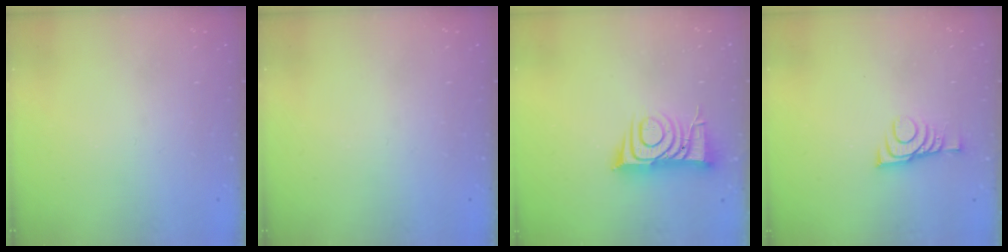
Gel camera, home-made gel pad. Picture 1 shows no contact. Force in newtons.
{"total": 0.0}
{"total": 9.2, "press": 9.2, "slide": 1.1}
{"total": 7.4, "press": 7.3, "slide": 0.5}